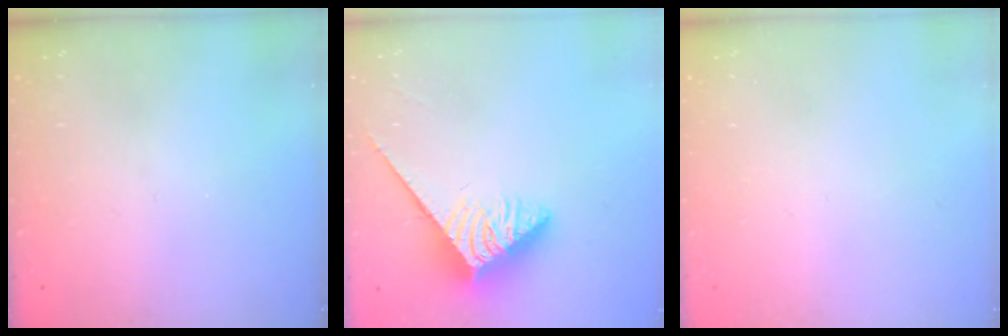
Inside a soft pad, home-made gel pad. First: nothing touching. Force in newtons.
{"total": 3.9, "press": 3.9, "slide": 0.7}
{"total": 0.0}